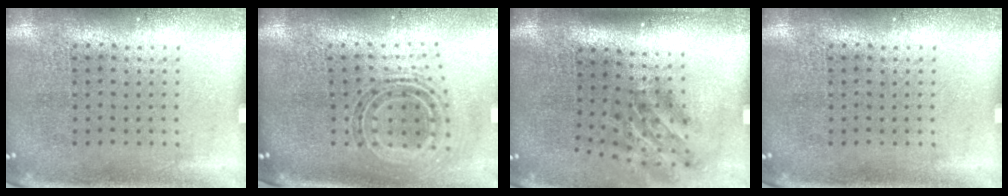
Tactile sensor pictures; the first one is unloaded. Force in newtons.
{"total": 0.9, "press": 0.9, "slide": 0.4}
{"total": 1.9, "press": 1.2, "slide": 1.5}
{"total": 0.0}